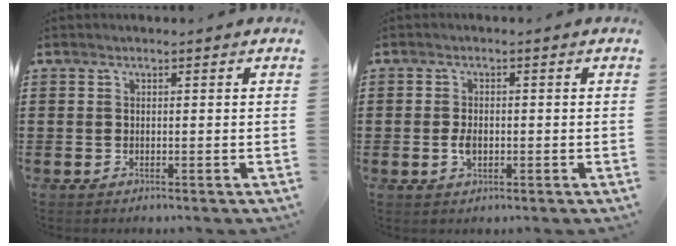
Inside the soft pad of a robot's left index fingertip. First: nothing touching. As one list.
[{"total": 2.5, "force": [-0.4, 1.4, 2.1], "torque": [-0.048, 0.000, -0.009]}]